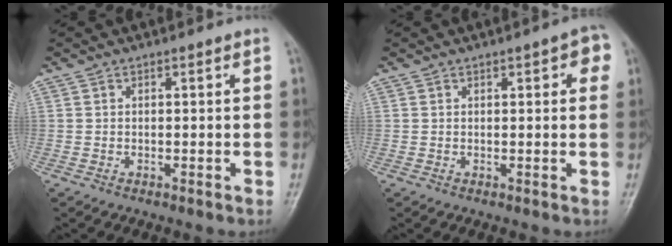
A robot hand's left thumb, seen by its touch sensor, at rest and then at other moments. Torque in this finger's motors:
{"motor_torque": [-0.12, 0.01, 0.15, 0.33, 0.04]}